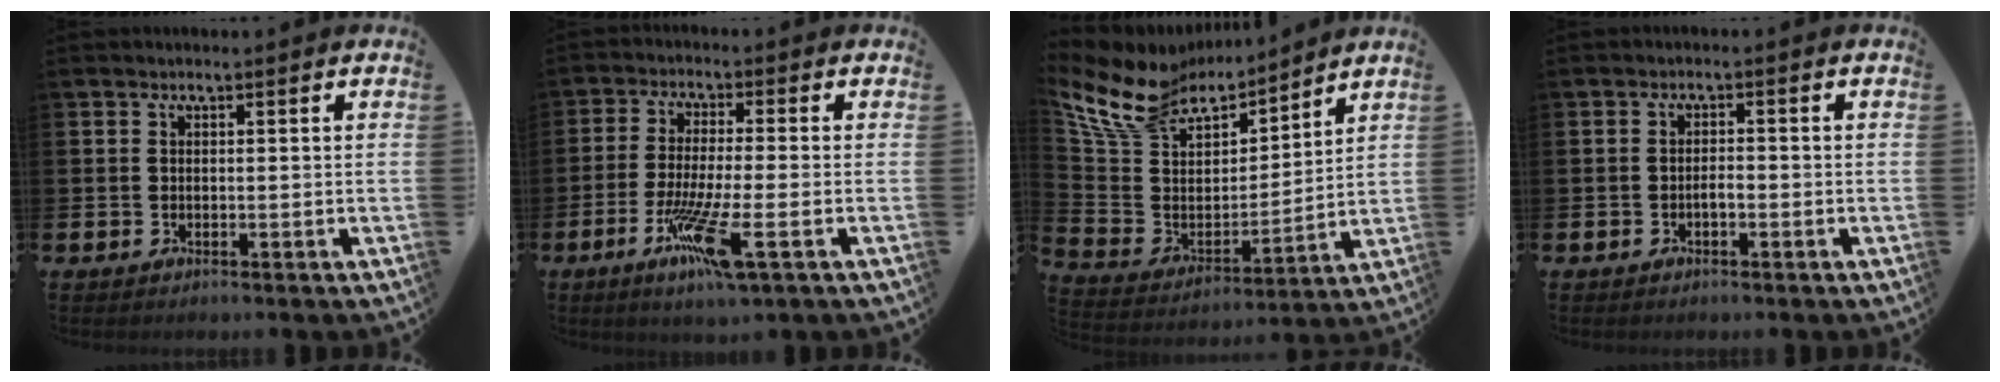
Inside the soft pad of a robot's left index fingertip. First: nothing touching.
{"total": 8.5, "force": [-3.7, 1.0, 7.6], "torque": [-0.150, -0.016, -0.063]}
{"total": 11.7, "force": [10.5, 4.3, 2.6], "torque": [-0.112, -0.072, 0.189]}
{"total": 1.2, "force": [-0.6, 0.5, 0.9], "torque": [-0.010, -0.003, -0.013]}